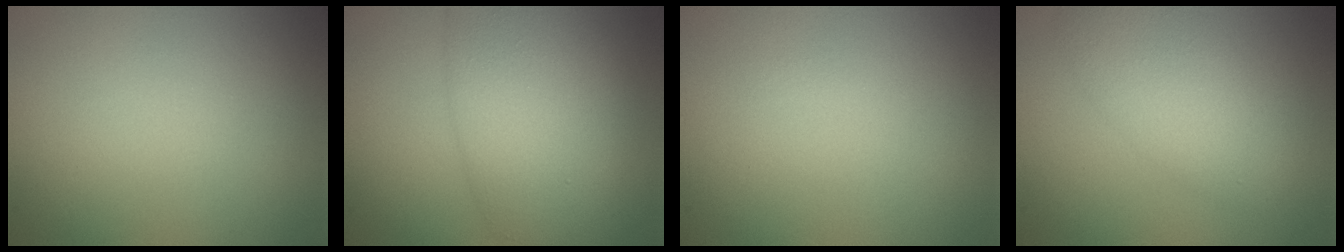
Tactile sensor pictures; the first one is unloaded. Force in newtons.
{"total": 8.5, "press": 8.5, "slide": 0.2}
{"total": 0.0}
{"total": 5.0, "press": 5.0, "slide": 0.3}